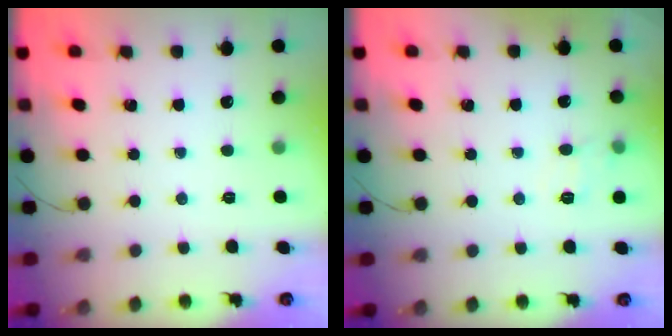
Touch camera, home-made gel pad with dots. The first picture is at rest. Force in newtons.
{"total": 4.5, "press": 4.2, "slide": 1.7}